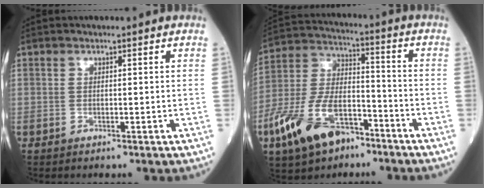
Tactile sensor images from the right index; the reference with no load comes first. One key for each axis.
{"total": 14.5, "fx": -8.4, "fy": 7.0, "fz": 9.6, "tx": -0.205, "ty": 0.006, "tz": -0.154}